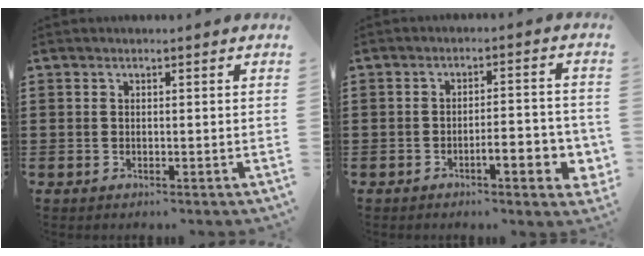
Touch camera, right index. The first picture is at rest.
{"total": 5.4, "force": [-2.2, 1.4, 4.7], "torque": [-0.068, -0.002, -0.040]}